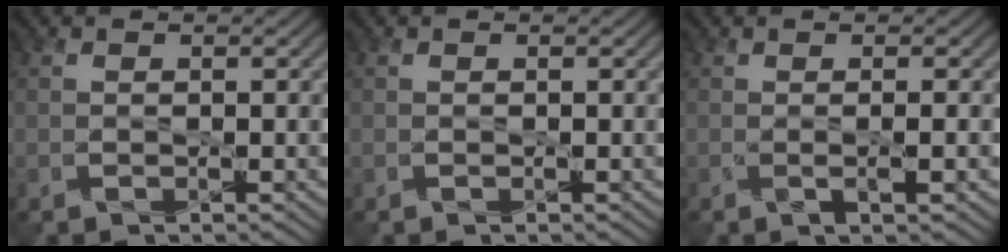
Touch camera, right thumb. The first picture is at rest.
{"total": 0.0}
{"total": 1.7, "force": [0.0, 0.3, 1.7], "torque": [-0.030, 0.003, -0.005]}